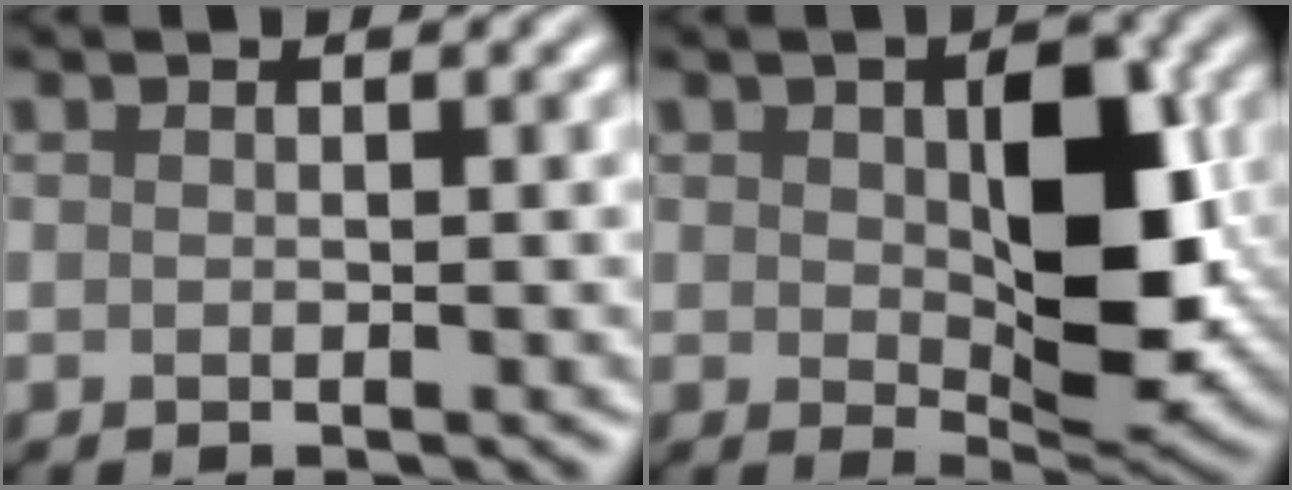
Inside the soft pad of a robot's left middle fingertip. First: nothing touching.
{"total": 8.1, "force": [0.6, 4.2, 6.9], "torque": [-0.109, -0.009, 0.019]}